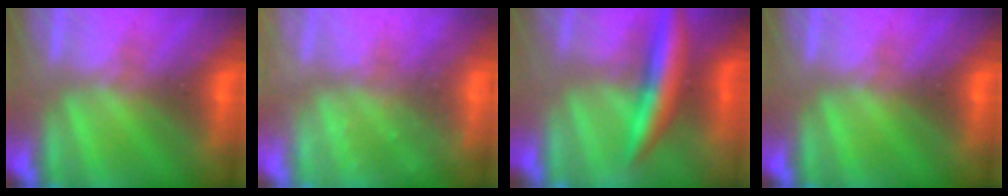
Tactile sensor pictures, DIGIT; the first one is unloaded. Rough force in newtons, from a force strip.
{"total": 2.3}
{"total": 7.3}
{"total": 0.0}